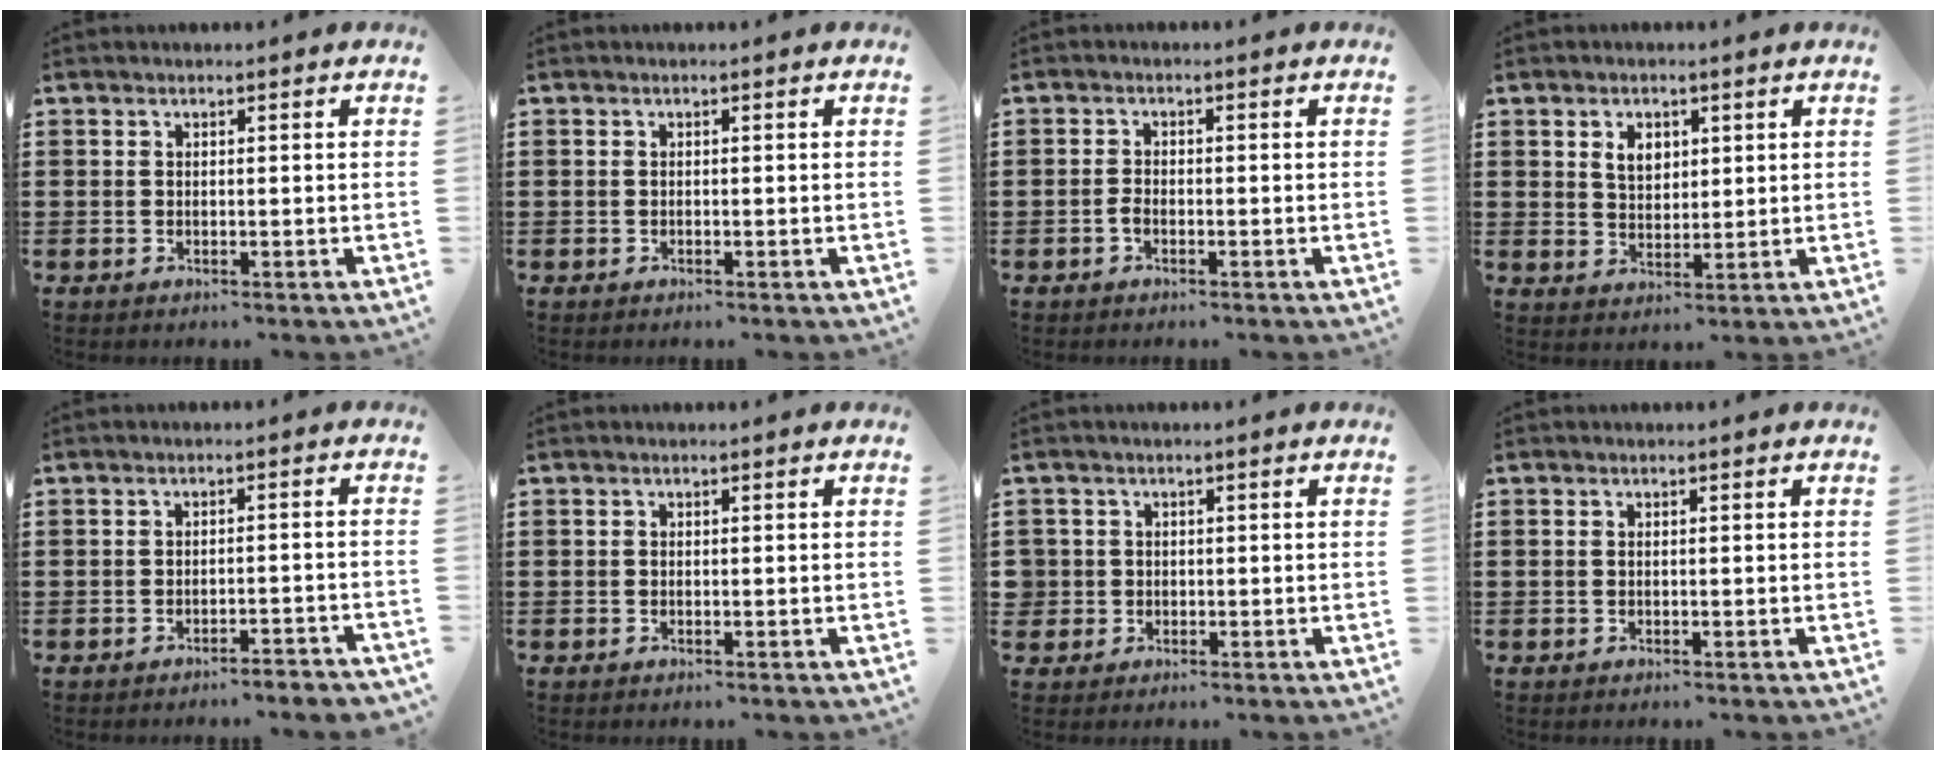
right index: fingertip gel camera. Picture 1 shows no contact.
{"total": 0.0}
{"total": 1.5, "force": [-0.8, 0.7, 1.1], "torque": [-0.023, 0.001, -0.014]}
{"total": 3.7, "force": [1.6, 2.5, 2.2], "torque": [-0.052, 0.009, 0.029]}
{"total": 2.2, "force": [-2.1, -0.2, 0.5], "torque": [-0.014, -0.002, -0.043]}
{"total": 0.0}
{"total": 1.8, "force": [-0.2, 1.8, 0.2], "torque": [-0.014, 0.004, -0.007]}
{"total": 0.0}